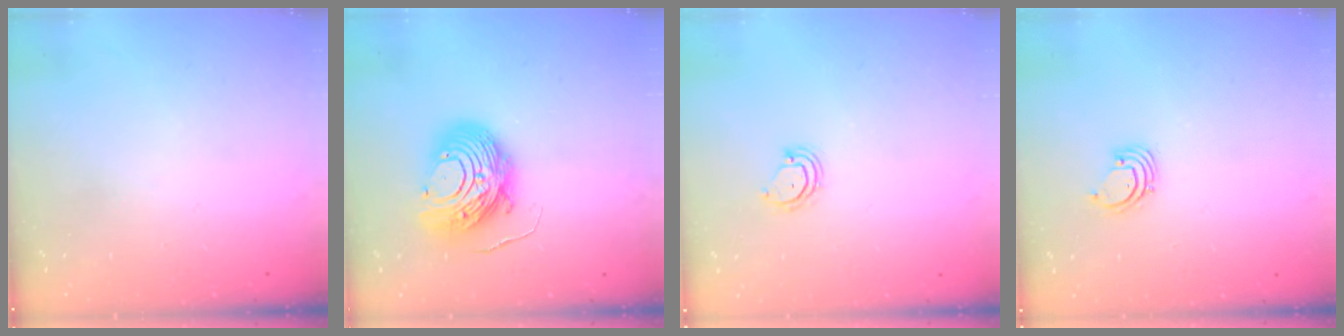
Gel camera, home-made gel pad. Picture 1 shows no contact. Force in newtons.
{"total": 12.2, "press": 12.1, "slide": 1.2}
{"total": 4.2, "press": 4.1, "slide": 0.5}
{"total": 1.4, "press": 1.4, "slide": 0.1}